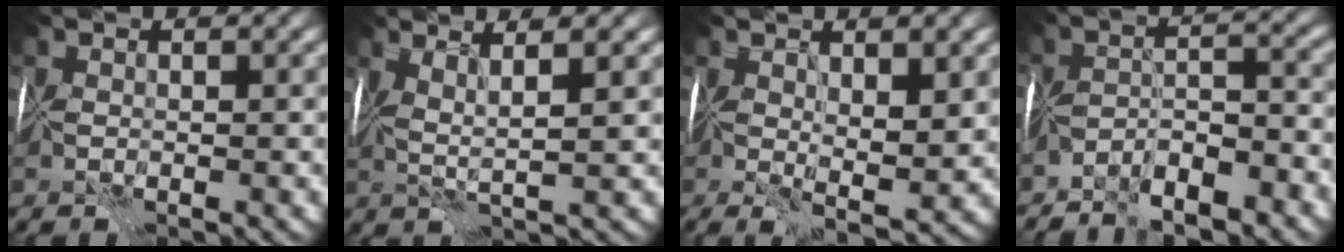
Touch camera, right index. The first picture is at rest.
{"total": 2.9, "force": [1.4, -0.2, 2.6], "torque": [-0.047, -0.002, 0.025]}
{"total": 4.8, "force": [1.0, 1.4, 4.5], "torque": [-0.079, -0.012, 0.021]}
{"total": 4.6, "force": [-4.1, 0.5, 1.9], "torque": [-0.022, 0.006, -0.075]}